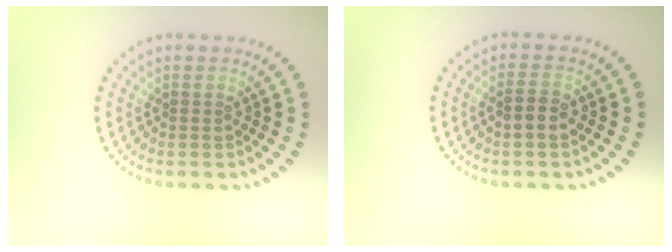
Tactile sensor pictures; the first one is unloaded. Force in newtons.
{"total": 1.8, "press": 1.8, "slide": 0.5}